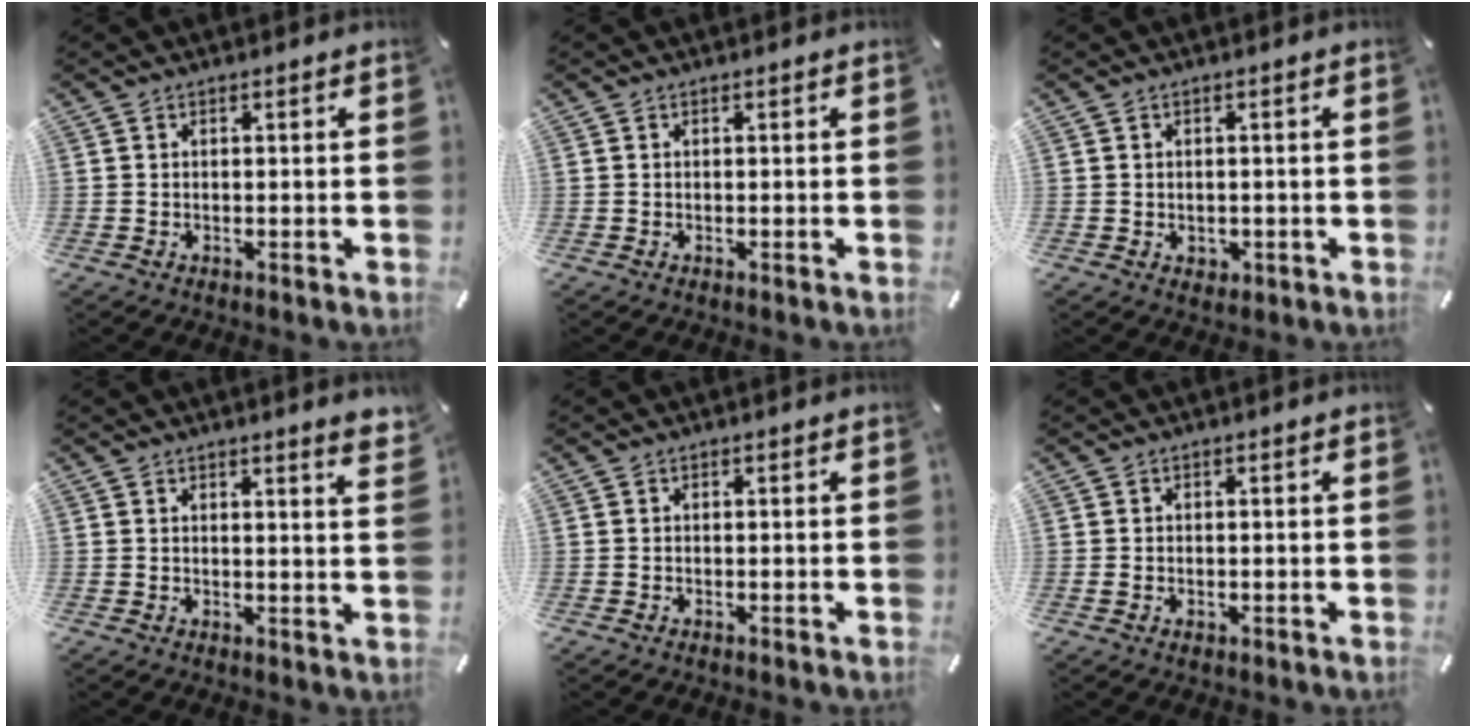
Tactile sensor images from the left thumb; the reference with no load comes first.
{"total": 0.0}
{"total": 1.4, "force": [-0.2, 1.3, 0.5], "torque": [-0.011, 0.003, -0.005]}
{"total": 3.3, "force": [2.7, 0.2, 1.9], "torque": [-0.030, -0.014, 0.044]}
{"total": 0.0}
{"total": 1.0, "force": [-0.2, 0.7, 0.7], "torque": [-0.015, -0.001, -0.003]}